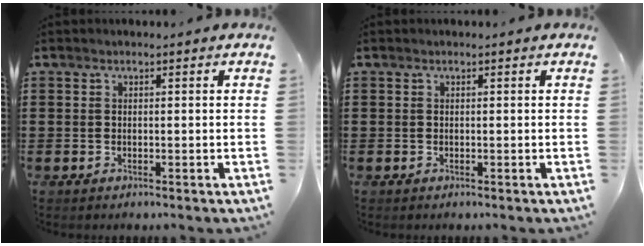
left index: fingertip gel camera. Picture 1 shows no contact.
{"total": 0.0}